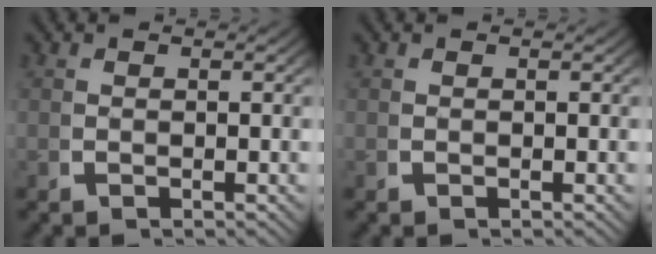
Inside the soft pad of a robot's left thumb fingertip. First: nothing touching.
{"total": 0.0}